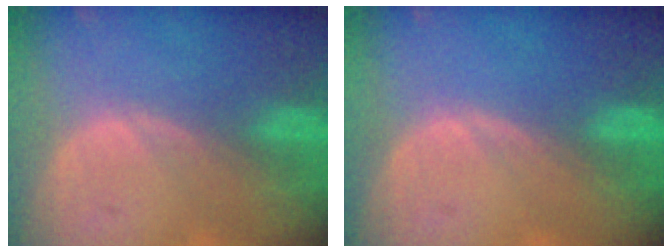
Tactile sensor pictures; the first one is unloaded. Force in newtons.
{"total": 0.0}